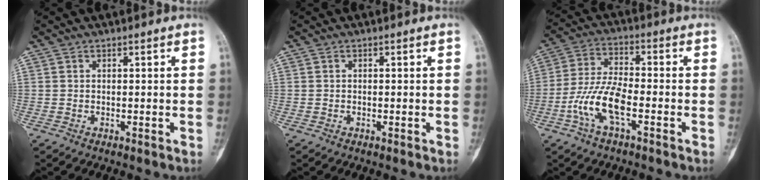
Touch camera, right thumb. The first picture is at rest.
{"total": 0.0}
{"total": 9.7, "force": [-3.7, 3.5, 8.3], "torque": [-0.179, 0.029, -0.074]}